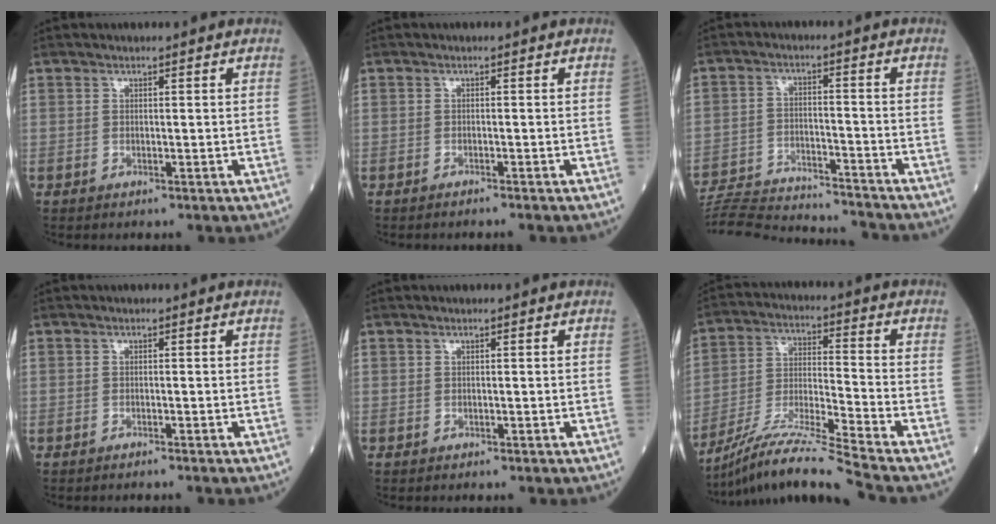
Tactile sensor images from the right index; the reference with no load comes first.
{"total": 1.6, "force": [-1.4, -0.3, 0.7], "torque": [-0.009, 0.002, -0.018]}
{"total": 18.2, "force": [-17.5, 0.8, 4.6], "torque": [-0.096, -0.011, -0.267]}
{"total": 1.4, "force": [-1.2, -0.2, 0.6], "torque": [-0.008, 0.002, -0.016]}
{"total": 0.0}
{"total": 14.1, "force": [-12.1, -2.4, 6.9], "torque": [-0.127, -0.015, -0.222]}